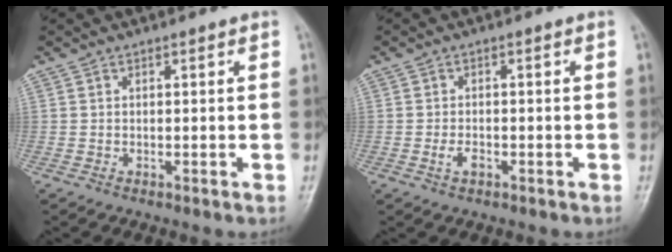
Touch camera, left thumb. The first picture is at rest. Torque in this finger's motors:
{"motor_torque": [0.02, 0.08, 0.32, -0.02, 0.00]}